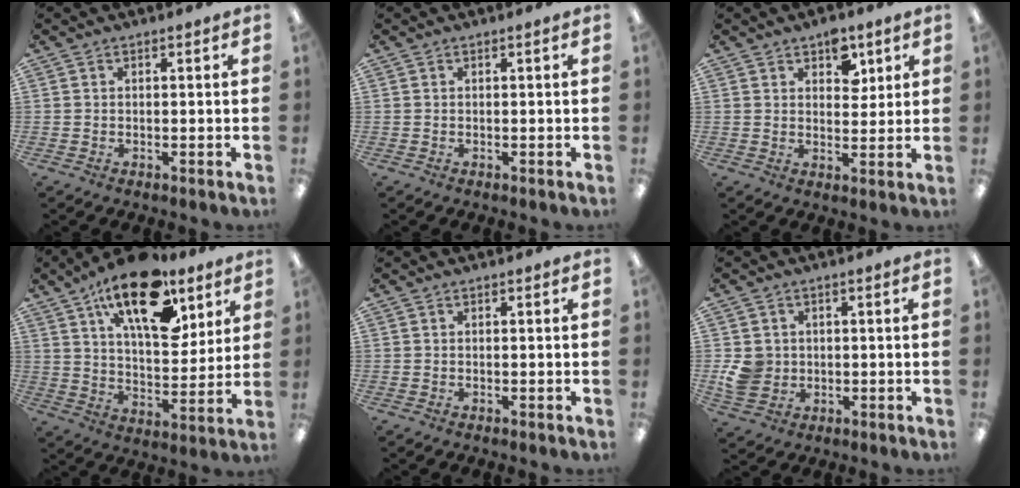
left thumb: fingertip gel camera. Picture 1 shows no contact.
{"total": 0.0}
{"total": 6.8, "force": [4.1, 4.1, 3.5], "torque": [-0.032, -0.013, 0.066]}
{"total": 20.6, "force": [12.5, 9.5, 13.4], "torque": [-0.209, -0.057, 0.209]}
{"total": 0.0}
{"total": 6.1, "force": [0.0, 5.7, 2.3], "torque": [-0.045, 0.006, 0.003]}